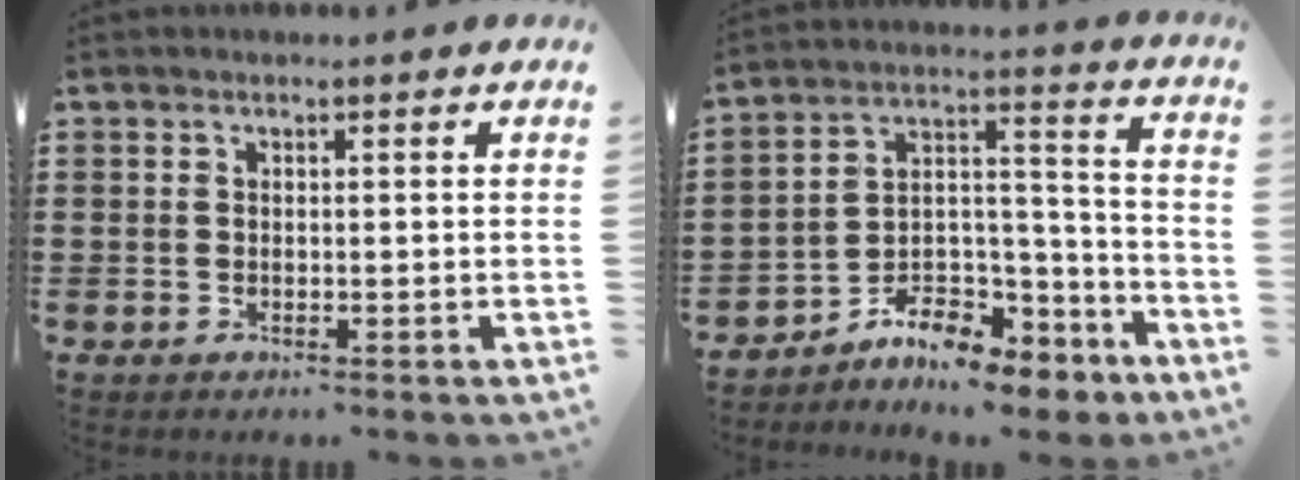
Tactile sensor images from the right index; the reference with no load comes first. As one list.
[{"total": 7.9, "force": [-7.2, 3.0, 1.7], "torque": [-0.017, 0.018, -0.132]}]